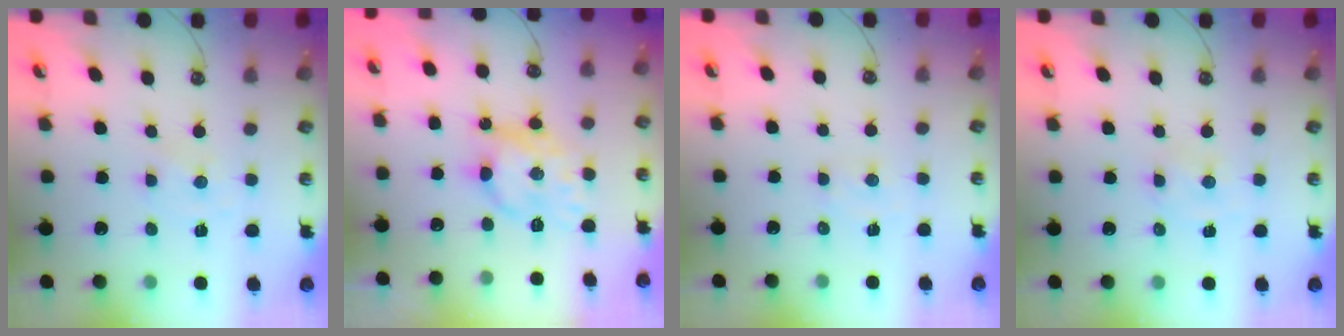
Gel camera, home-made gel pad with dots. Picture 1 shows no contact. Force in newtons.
{"total": 13.0, "press": 13.0, "slide": 0.7}
{"total": 3.4, "press": 3.4, "slide": 0.4}
{"total": 1.0, "press": 1.0, "slide": 0.2}